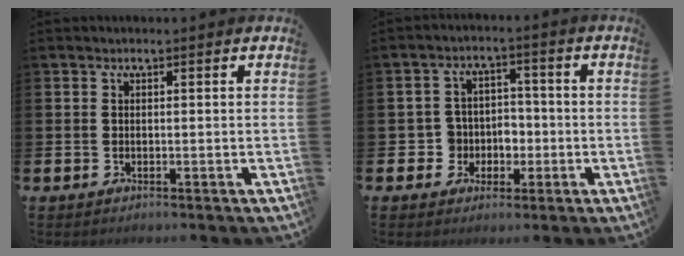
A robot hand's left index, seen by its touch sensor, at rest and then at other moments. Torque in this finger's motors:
{"motor_torque": [0.16, 0.14, 0.09, 0.01]}